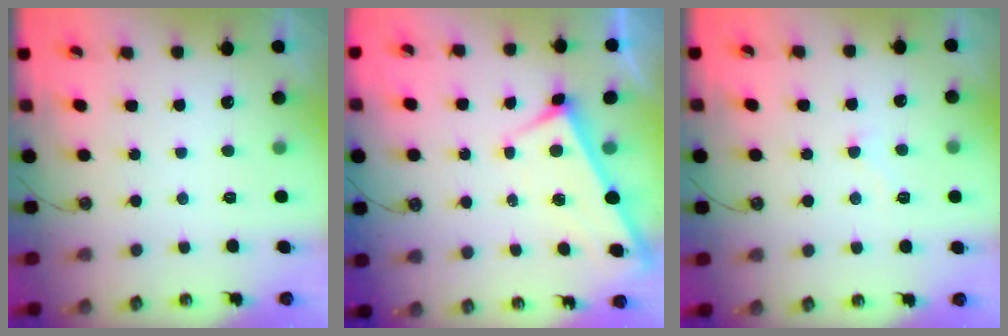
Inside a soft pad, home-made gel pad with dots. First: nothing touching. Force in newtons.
{"total": 2.8, "press": 2.8, "slide": 0.4}
{"total": 4.4, "press": 4.4, "slide": 0.3}